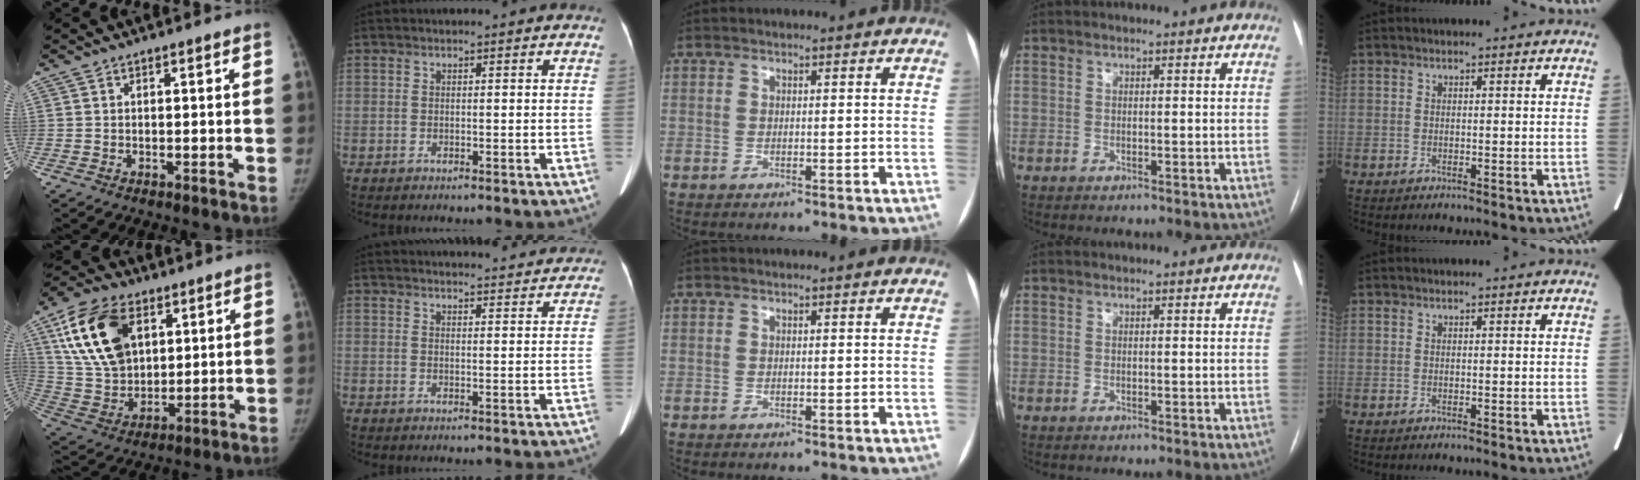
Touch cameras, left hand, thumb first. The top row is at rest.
{"thumb": {"total": 18.9, "force": [7.6, 12.2, 12.3], "torque": [-0.206, -0.020, 0.148]}, "index": {"total": 18.5, "force": [17.8, 2.6, 4.3], "torque": [-0.053, 0.015, 0.217]}}